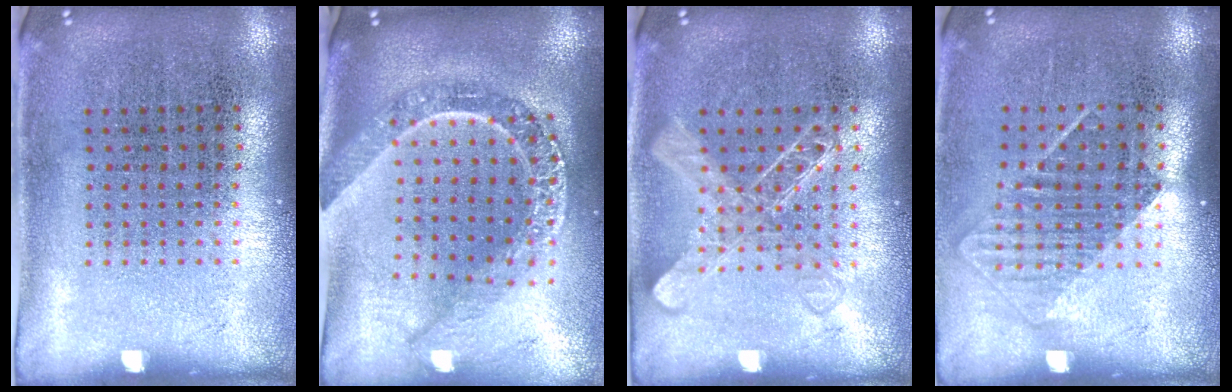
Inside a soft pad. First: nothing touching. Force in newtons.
{"total": 2.5, "press": 2.0, "slide": 1.5}
{"total": 2.1, "press": 2.1, "slide": 0.5}
{"total": 1.4, "press": 1.1, "slide": 0.9}